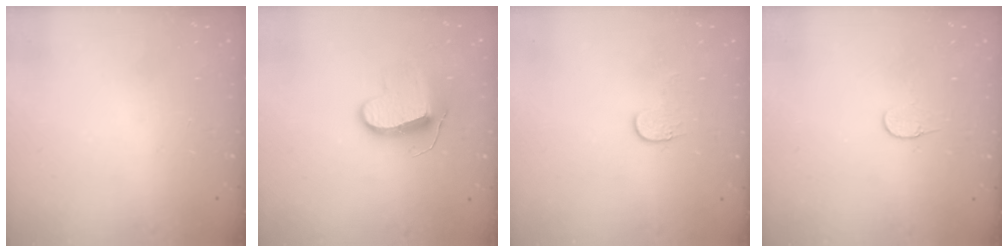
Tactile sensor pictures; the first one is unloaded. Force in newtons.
{"total": 10.6, "press": 10.6, "slide": 0.2}
{"total": 4.3, "press": 4.3, "slide": 0.5}
{"total": 4.9, "press": 4.9, "slide": 0.4}